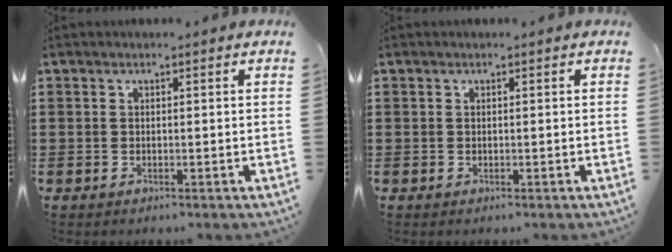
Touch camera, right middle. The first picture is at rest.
{"total": 0.0}